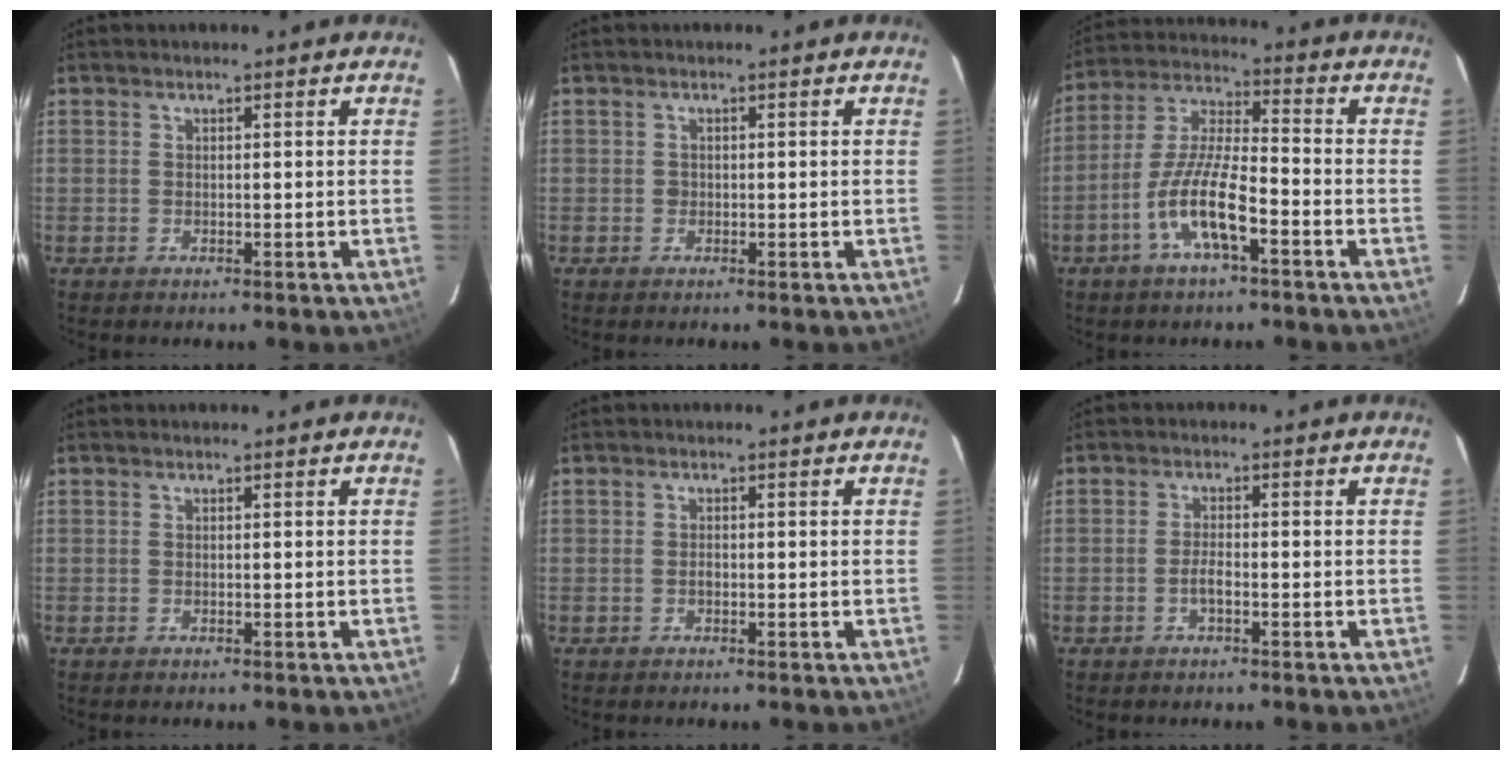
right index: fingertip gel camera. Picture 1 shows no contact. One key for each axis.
{"total": 0.6, "fx": -0.2, "fy": 0.6, "fz": 0.0, "tx": 0.003, "ty": 0.002, "tz": -0.003}
{"total": 11.1, "fx": -5.3, "fy": 2.4, "fz": 9.4, "tx": -0.200, "ty": 0.000, "tz": -0.101}
{"total": 0.0}
{"total": 0.7, "fx": -0.3, "fy": 0.5, "fz": 0.4, "tx": -0.007, "ty": 0.003, "tz": -0.006}
{"total": 2.0, "fx": -1.0, "fy": 0.5, "fz": 1.6, "tx": -0.039, "ty": 0.004, "tz": -0.020}